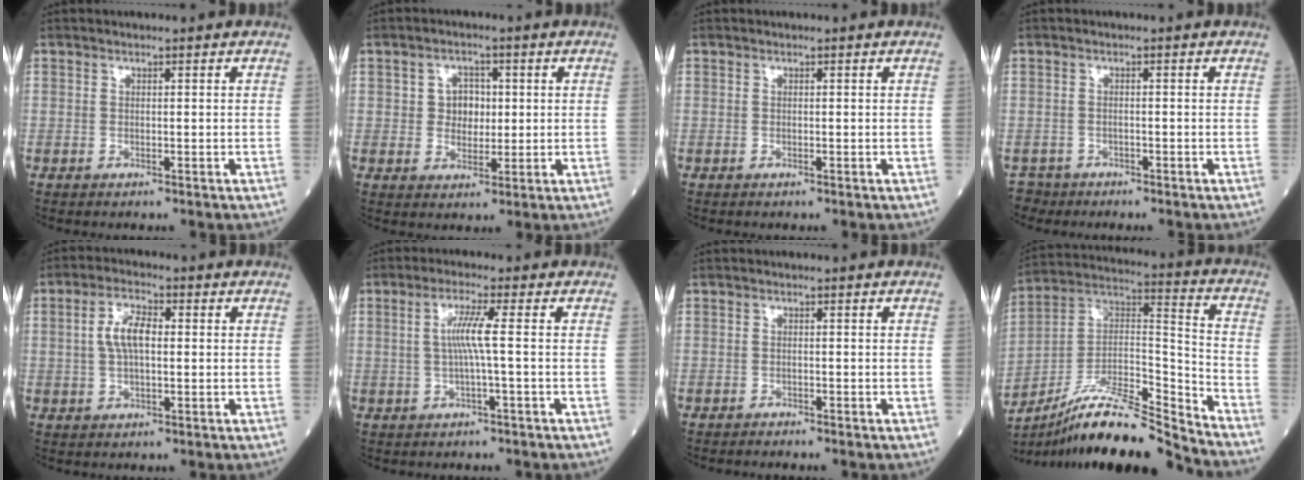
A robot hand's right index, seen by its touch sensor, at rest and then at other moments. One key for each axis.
{"total": 4.2, "fx": 0.6, "fy": 3.3, "fz": 2.5, "tx": -0.031, "ty": 0.009, "tz": 0.013}
{"total": 0.0}
{"total": 1.7, "fx": -1.4, "fy": 0.8, "fz": -0.6, "tx": 0.004, "ty": 0.001, "tz": -0.026}
{"total": 5.6, "fx": 0.6, "fy": 2.2, "fz": 5.1, "tx": -0.108, "ty": 0.011, "tz": 0.010}
{"total": 4.9, "fx": 0.1, "fy": -0.8, "fz": 4.8, "tx": -0.097, "ty": 0.006, "tz": 0.003}
{"total": 1.0, "fx": -1.0, "fy": 0.0, "fz": 0.3, "tx": -0.006, "ty": 0.000, "tz": -0.015}
{"total": 17.9, "fx": -15.6, "fy": 0.6, "fz": 8.6, "tx": -0.157, "ty": 0.029, "tz": -0.280}